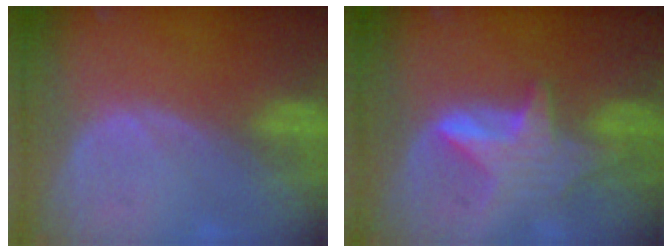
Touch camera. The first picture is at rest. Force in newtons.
{"total": 6.1, "press": 6.1, "slide": 0.1}